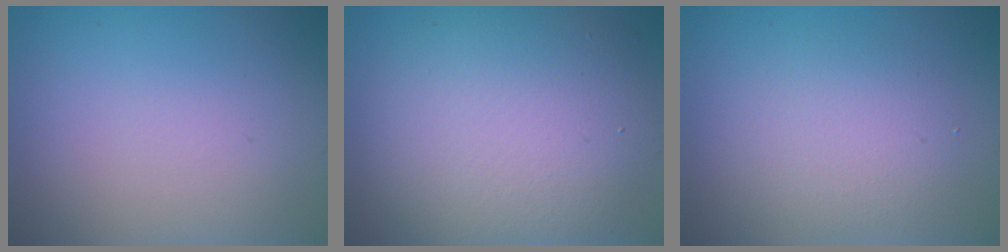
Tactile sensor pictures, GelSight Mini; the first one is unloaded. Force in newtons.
{"total": 9.5, "press": 9.4, "slide": 0.6}
{"total": 2.8, "press": 2.8, "slide": 0.2}